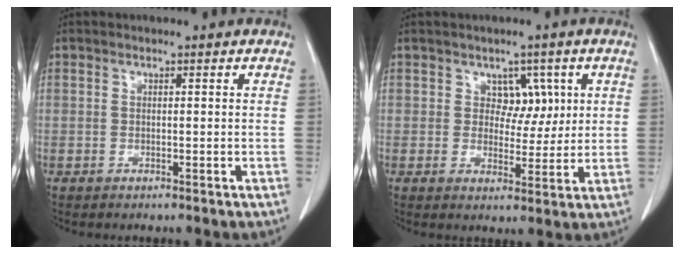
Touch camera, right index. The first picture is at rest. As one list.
[{"total": 4.3, "force": [1.5, 3.2, 2.3], "torque": [-0.018, 0.004, 0.023]}]